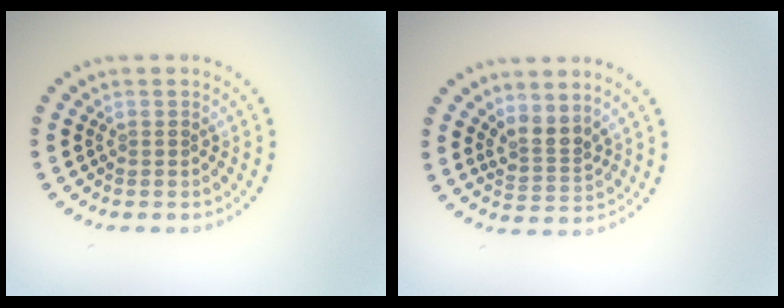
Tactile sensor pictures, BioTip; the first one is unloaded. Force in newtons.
{"total": 2.5, "press": 1.8, "slide": 1.8}